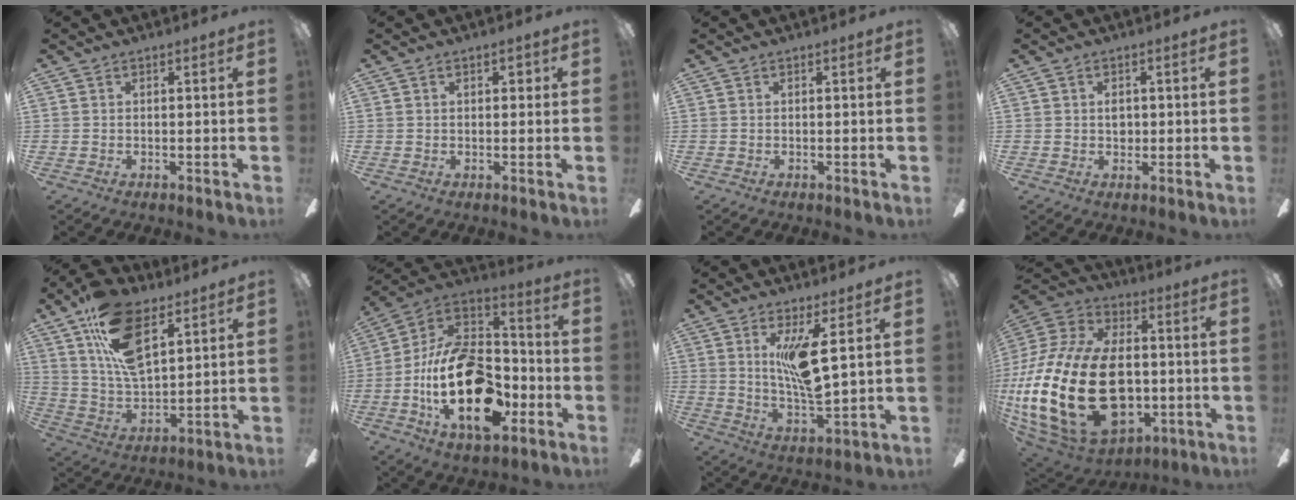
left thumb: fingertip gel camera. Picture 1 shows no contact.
{"total": 2.1, "force": [0.7, 1.2, 1.5], "torque": [-0.015, 0.002, 0.007]}
{"total": 0.0}
{"total": 2.3, "force": [0.4, 1.8, 1.4], "torque": [-0.013, -0.001, 0.002]}
{"total": 18.2, "force": [10.0, 9.0, 12.2], "torque": [-0.223, -0.030, 0.178]}
{"total": 27.2, "force": [-8.4, 15.6, 20.7], "torque": [-0.396, 0.036, -0.137]}
{"total": 11.3, "force": [4.0, 2.4, 10.3], "torque": [-0.197, -0.017, 0.063]}
{"total": 33.8, "force": [-4.6, 20.6, 26.4], "torque": [-0.576, 0.025, -0.064]}